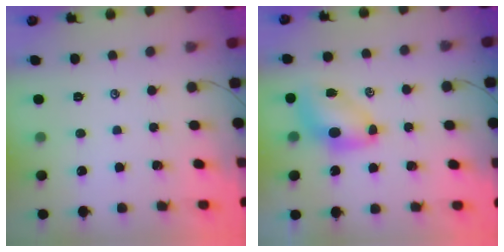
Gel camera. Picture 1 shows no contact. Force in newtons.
{"total": 7.2, "press": 7.1, "slide": 1.2}